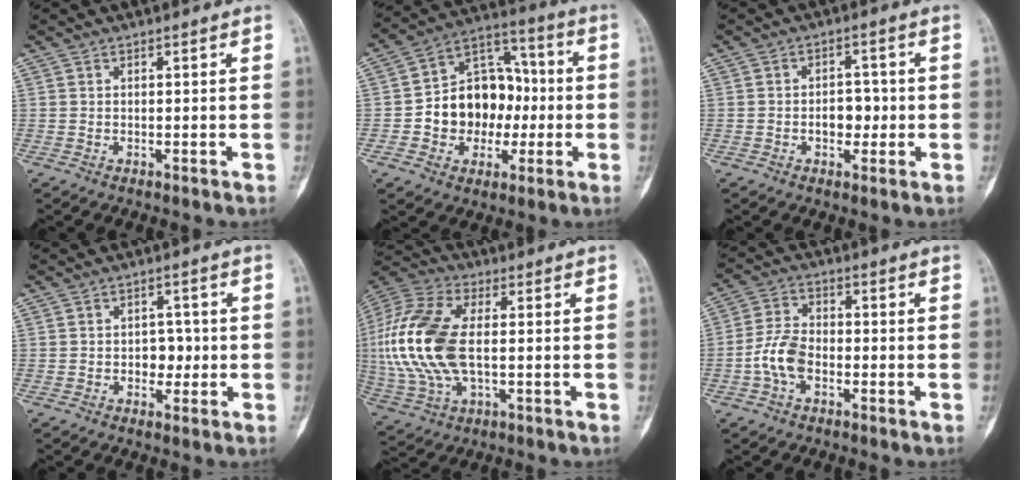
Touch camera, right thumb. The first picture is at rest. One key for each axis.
{"total": 15.6, "fx": -1.7, "fy": 12.2, "fz": 9.5, "tx": -0.094, "ty": 0.044, "tz": -0.028}
{"total": 4.6, "fx": -0.8, "fy": 3.2, "fz": 3.3, "tx": -0.023, "ty": 0.013, "tz": -0.014}
{"total": 3.8, "fx": -0.5, "fy": 2.8, "fz": 2.4, "tx": -0.006, "ty": 0.009, "tz": -0.011}
{"total": 19.1, "fx": 0.0, "fy": 10.0, "fz": 16.3, "tx": -0.372, "ty": 0.008, "tz": 0.002}
{"total": 6.9, "fx": -2.3, "fy": 4.2, "fz": 5.0, "tx": -0.098, "ty": 0.024, "tz": -0.053}